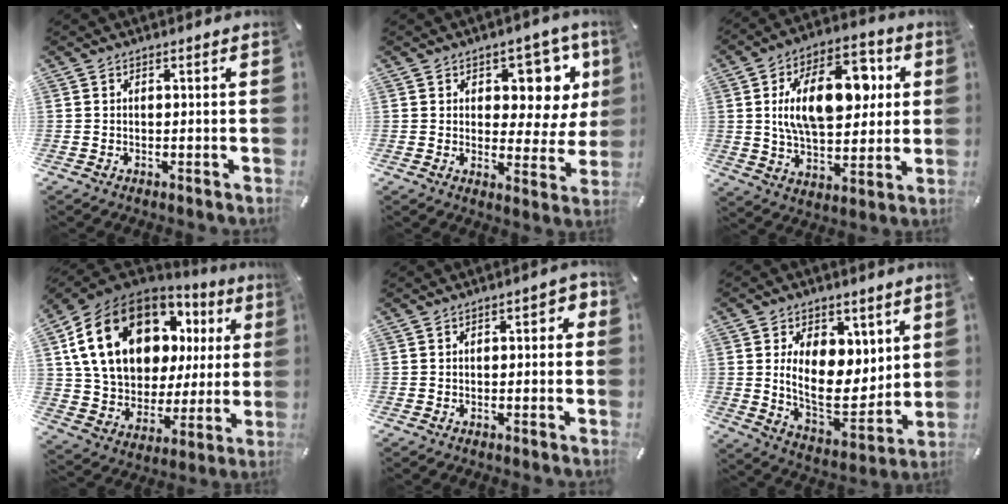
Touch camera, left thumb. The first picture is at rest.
{"total": 10.4, "force": [5.5, 6.7, 5.8], "torque": [-0.059, -0.051, 0.095]}
{"total": 19.9, "force": [4.7, 11.2, 15.8], "torque": [-0.266, 0.003, 0.079]}
{"total": 22.3, "force": [9.3, 15.2, 13.4], "torque": [-0.243, -0.037, 0.175]}
{"total": 2.2, "force": [-1.0, 1.1, 1.7], "torque": [-0.030, 0.010, -0.020]}
{"total": 15.2, "force": [4.0, 10.4, 10.4], "torque": [-0.165, -0.037, 0.073]}